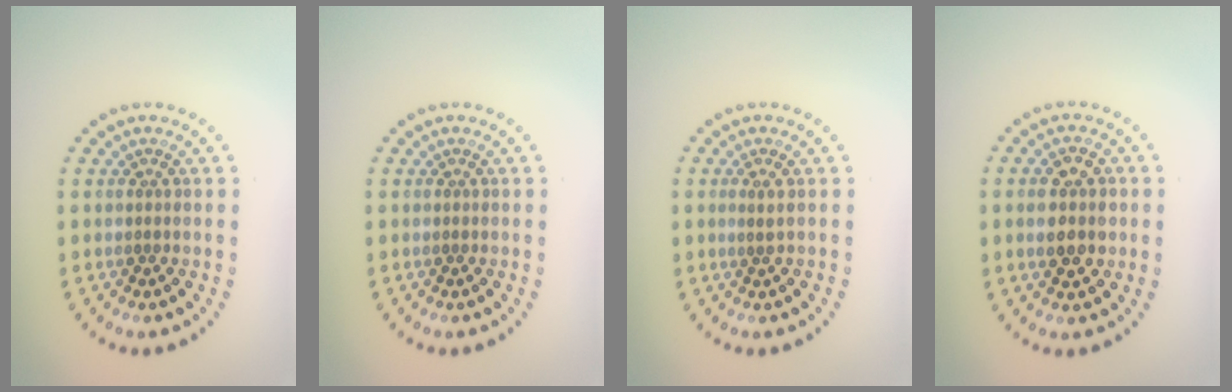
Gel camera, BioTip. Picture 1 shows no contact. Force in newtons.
{"total": 0.0}
{"total": 0.6, "press": 0.2, "slide": 0.5}
{"total": 3.8, "press": 3.8, "slide": 0.0}